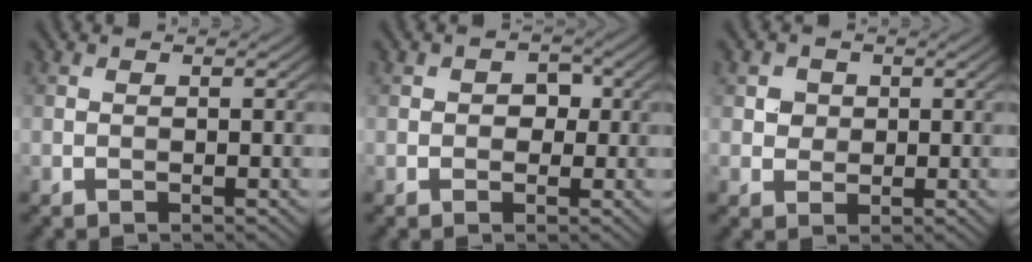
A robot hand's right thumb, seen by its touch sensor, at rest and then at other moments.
{"total": 2.2, "force": [0.0, 1.9, 1.1], "torque": [-0.020, 0.000, -0.004]}
{"total": 2.6, "force": [0.7, 2.4, 0.8], "torque": [-0.025, -0.008, 0.016]}